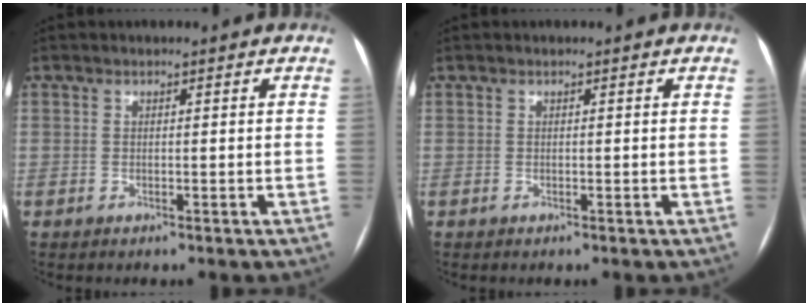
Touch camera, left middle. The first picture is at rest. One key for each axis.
{"total": 0.0}